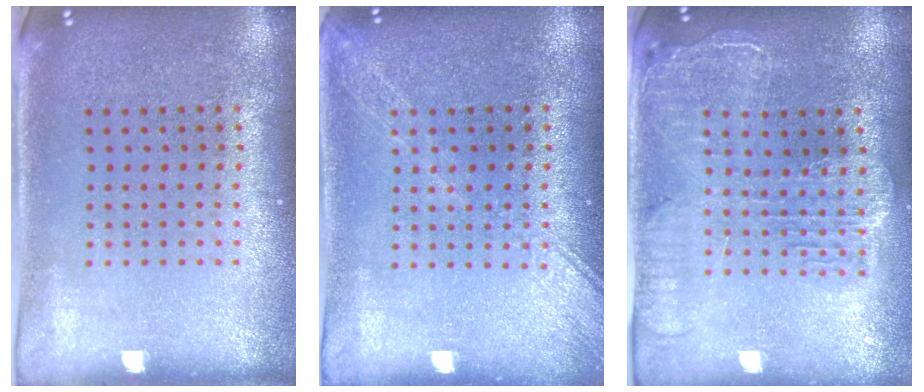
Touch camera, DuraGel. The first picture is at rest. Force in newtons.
{"total": 2.6, "press": 2.6, "slide": 0.3}
{"total": 2.5, "press": 2.1, "slide": 1.3}